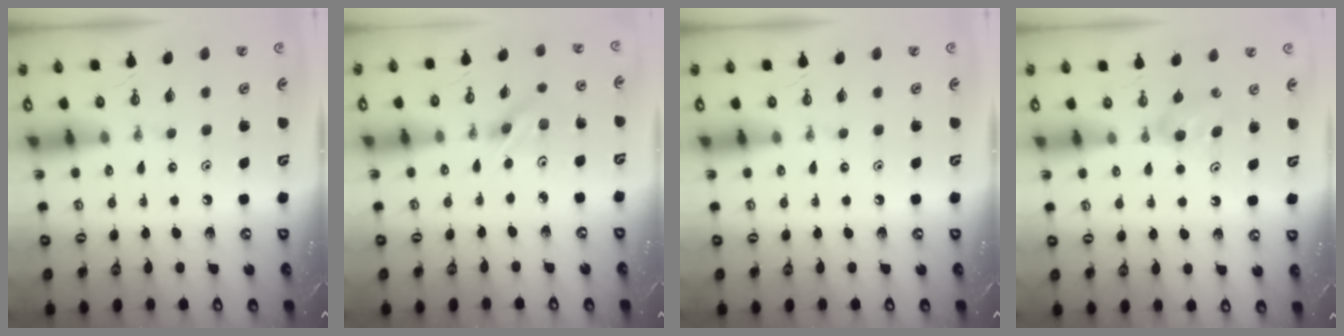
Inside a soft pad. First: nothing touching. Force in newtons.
{"total": 2.0, "press": 1.9, "slide": 0.6}
{"total": 0.0}
{"total": 3.5, "press": 3.5, "slide": 0.5}